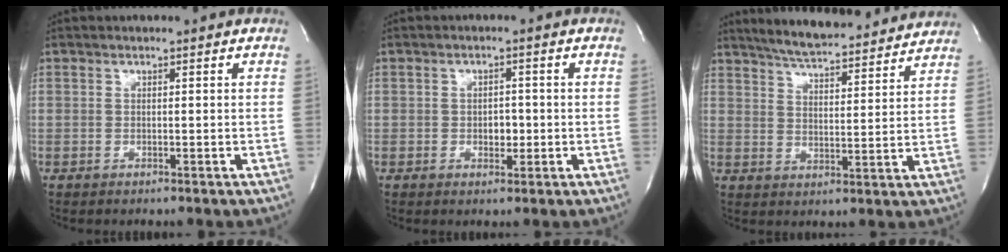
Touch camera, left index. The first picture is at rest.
{"total": 2.5, "force": [-0.5, 1.6, 1.9], "torque": [-0.025, 0.003, -0.004]}
{"total": 17.1, "force": [15.7, 2.3, 6.4], "torque": [-0.101, 0.014, 0.219]}